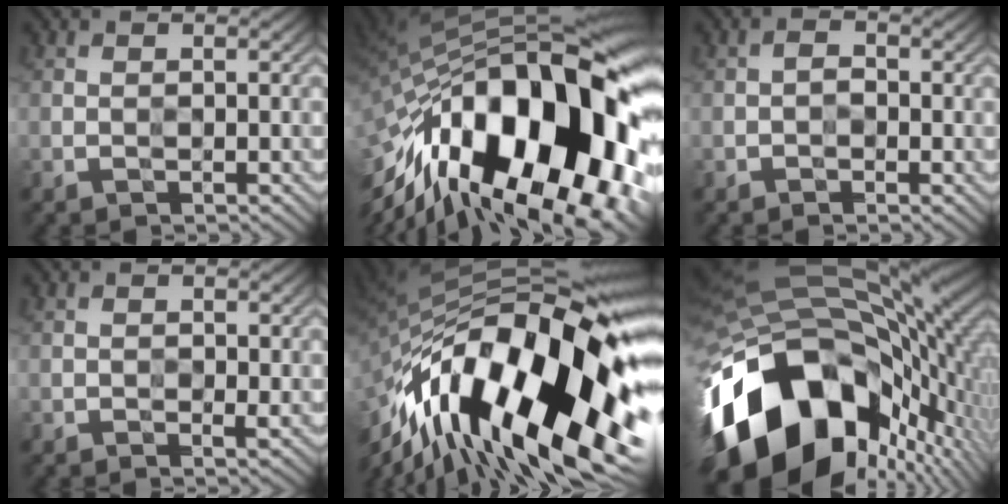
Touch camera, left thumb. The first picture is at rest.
{"total": 21.8, "force": [-7.1, 10.8, 17.5], "torque": [-0.318, -0.026, -0.113]}
{"total": 0.6, "force": [-0.3, 0.5, 0.2], "torque": [0.002, 0.004, -0.007]}
{"total": 1.1, "force": [0.0, 0.6, 0.9], "torque": [-0.008, -0.001, 0.003]}
{"total": 20.8, "force": [-6.1, 8.3, 18.1], "torque": [-0.336, -0.010, -0.119]}
{"total": 20.7, "force": [-5.5, 13.4, 14.8], "torque": [-0.302, -0.059, -0.064]}